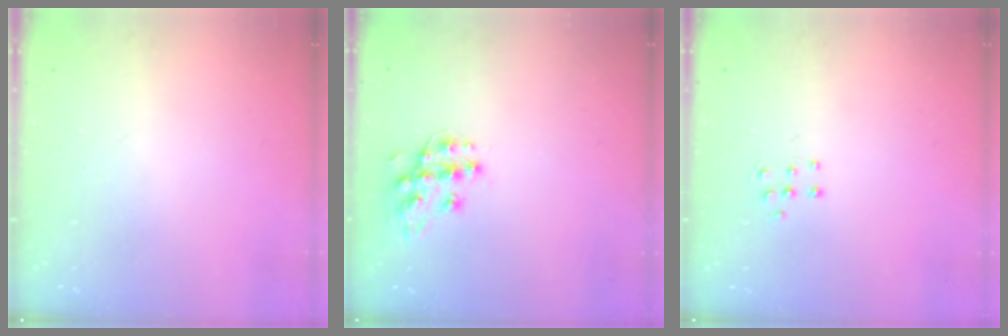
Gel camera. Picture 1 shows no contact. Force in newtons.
{"total": 11.3, "press": 11.3, "slide": 0.2}
{"total": 5.0, "press": 4.9, "slide": 0.5}